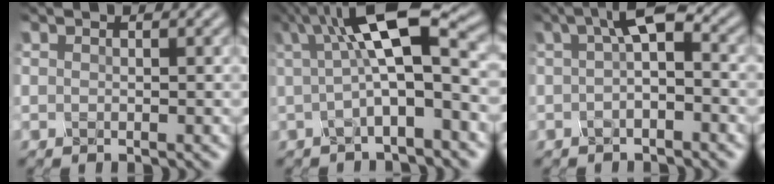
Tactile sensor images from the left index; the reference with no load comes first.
{"total": 7.9, "force": [1.5, 2.1, 7.4], "torque": [-0.116, 0.013, 0.014]}
{"total": 3.7, "force": [0.4, 1.0, 3.6], "torque": [-0.057, 0.008, -0.002]}